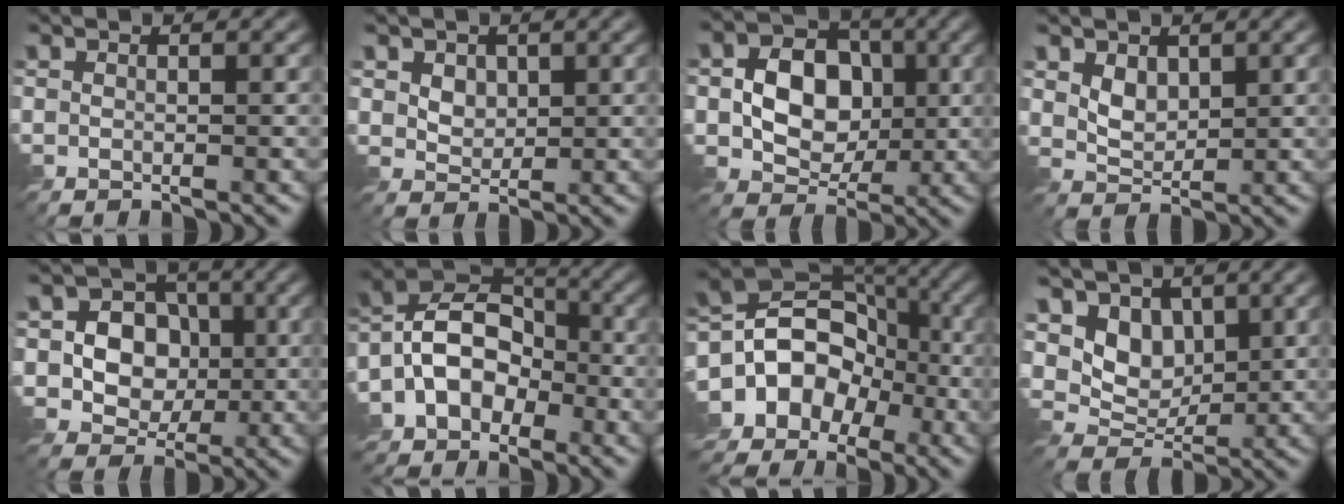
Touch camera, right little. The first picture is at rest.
{"total": 2.3, "force": [0.9, 1.8, 1.1], "torque": [-0.031, -0.009, 0.024]}
{"total": 6.2, "force": [-0.2, 4.9, 3.8], "torque": [-0.059, 0.000, -0.012]}
{"total": 2.1, "force": [0.9, 1.4, 1.2], "torque": [-0.027, -0.009, 0.020]}
{"total": 6.7, "force": [0.3, 6.0, 2.9], "torque": [-0.039, 0.018, -0.008]}
{"total": 7.0, "force": [-2.7, 5.3, 3.6], "torque": [-0.042, 0.019, -0.075]}
{"total": 11.6, "force": [-5.5, 9.5, 3.9], "torque": [-0.065, 0.010, -0.109]}
{"total": 4.6, "force": [1.5, 3.5, 2.5], "torque": [-0.052, -0.016, 0.017]}